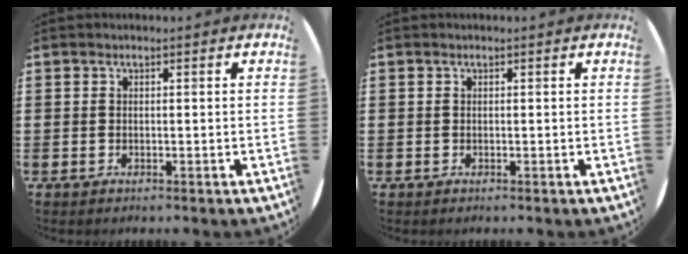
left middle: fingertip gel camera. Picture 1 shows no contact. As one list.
[{"total": 0.0}]